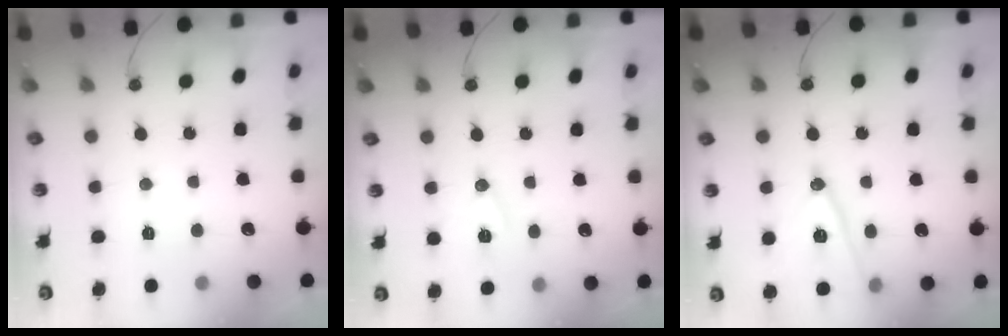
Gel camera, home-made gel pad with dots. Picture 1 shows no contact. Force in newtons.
{"total": 7.9, "press": 7.0, "slide": 3.6}
{"total": 12.2, "press": 11.7, "slide": 3.3}